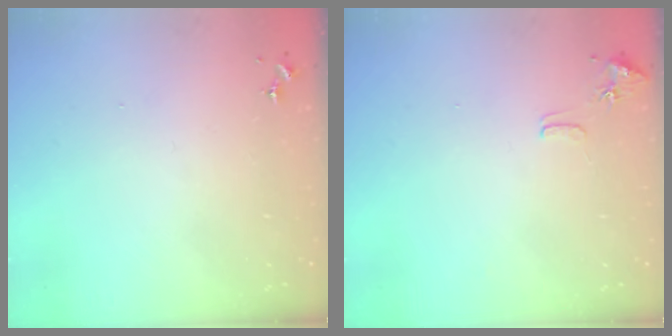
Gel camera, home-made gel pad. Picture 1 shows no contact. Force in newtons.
{"total": 8.1, "press": 8.1, "slide": 0.7}